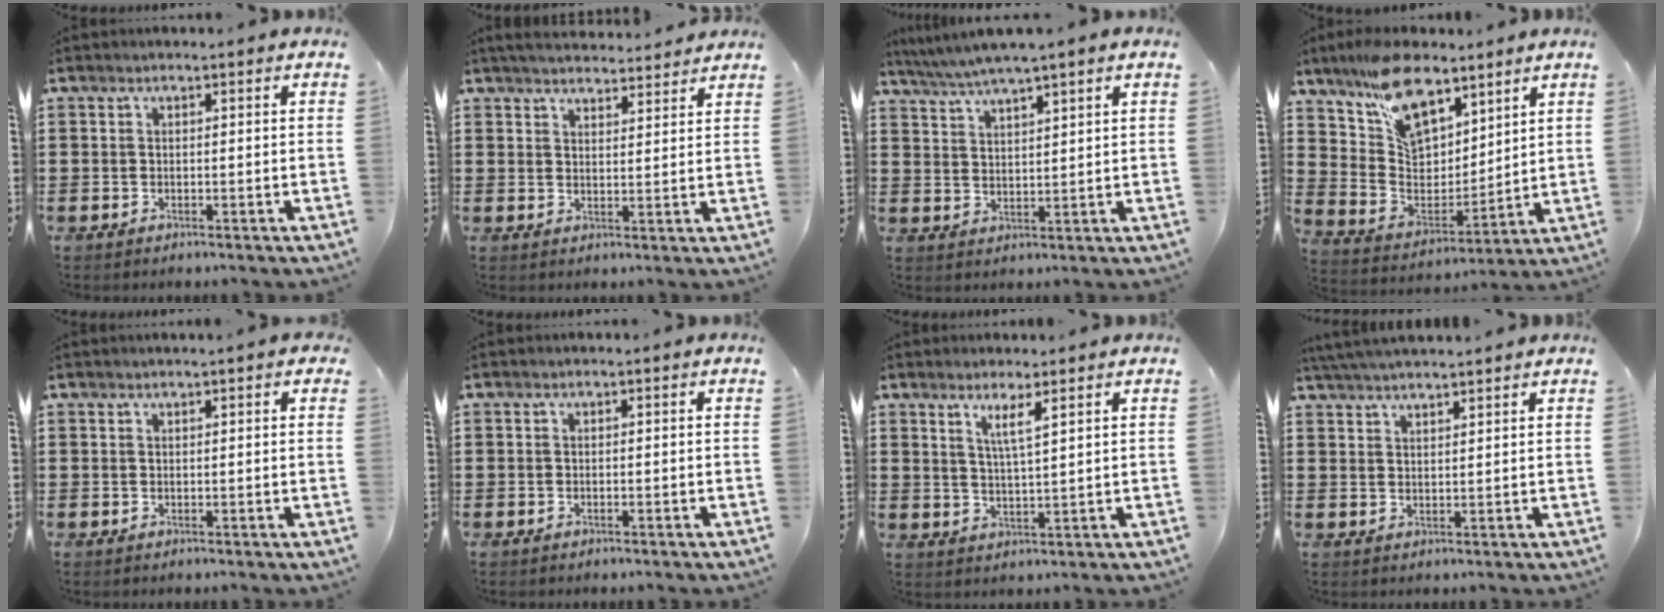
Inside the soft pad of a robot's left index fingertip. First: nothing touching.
{"total": 3.9, "force": [3.8, 0.3, 0.6], "torque": [-0.024, -0.015, 0.069]}
{"total": 3.9, "force": [3.4, -0.3, 1.9], "torque": [-0.047, -0.010, 0.061]}
{"total": 13.0, "force": [9.0, 6.4, 6.8], "torque": [-0.152, -0.030, 0.170]}
{"total": 0.9, "force": [0.6, 0.0, 0.6], "torque": [-0.013, 0.000, 0.012]}
{"total": 0.0}
{"total": 3.4, "force": [2.2, 0.1, 2.7], "torque": [-0.058, 0.000, 0.037]}
{"total": 3.3, "force": [3.3, -0.2, 0.7], "torque": [-0.023, -0.005, 0.062]}